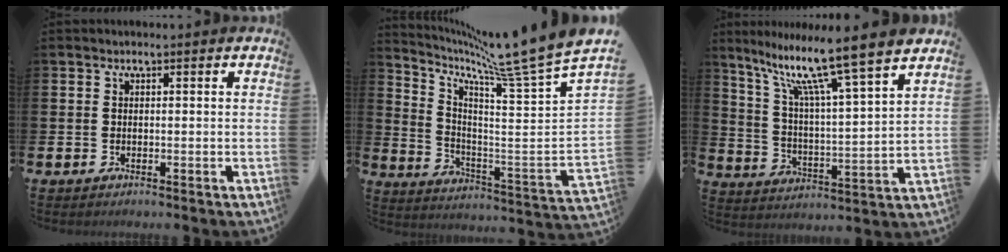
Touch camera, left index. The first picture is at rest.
{"total": 9.7, "force": [8.6, -0.6, 4.4], "torque": [-0.100, -0.094, 0.129]}
{"total": 11.9, "force": [9.6, 0.7, 7.0], "torque": [-0.160, -0.062, 0.157]}